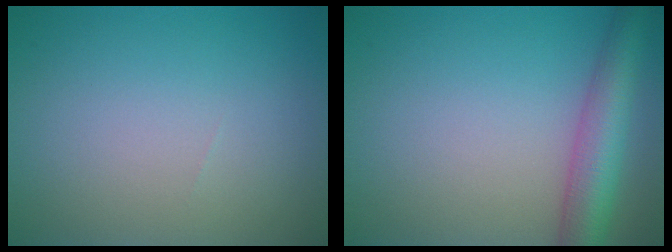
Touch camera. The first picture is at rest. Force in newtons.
{"total": 5.4, "press": 5.4, "slide": 0.3}